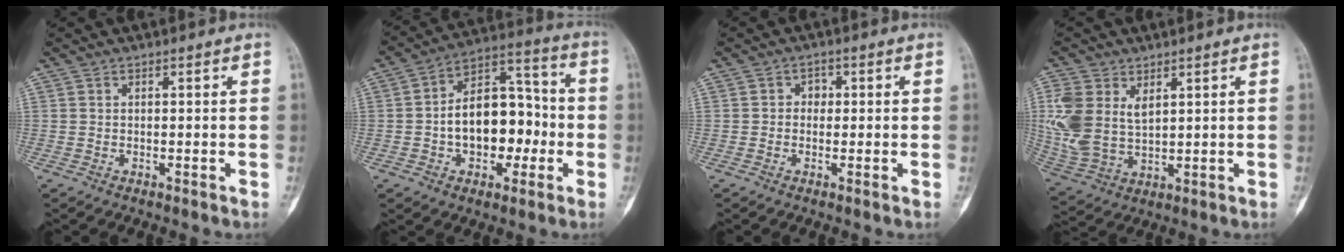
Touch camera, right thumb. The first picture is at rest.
{"total": 16.0, "force": [-2.3, 10.3, 12.1], "torque": [-0.150, 0.047, -0.037]}
{"total": 2.0, "force": [0.0, 1.8, 1.0], "torque": [0.002, 0.007, -0.006]}
{"total": 12.7, "force": [3.8, 8.3, 8.8], "torque": [-0.199, -0.011, 0.087]}